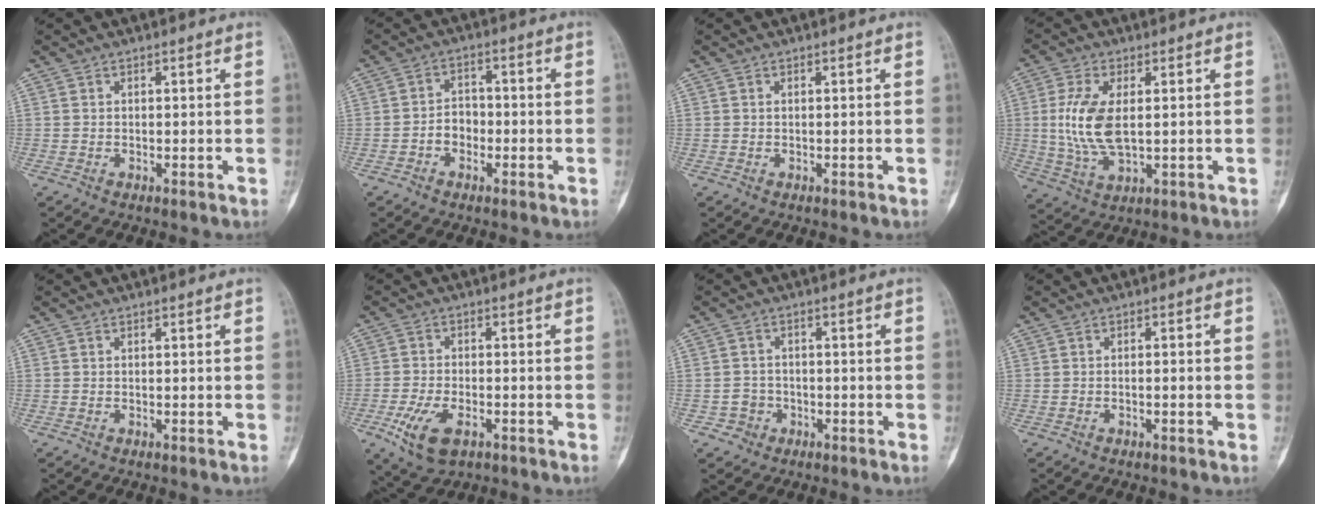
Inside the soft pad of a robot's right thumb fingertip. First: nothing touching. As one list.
[{"total": 4.4, "force": [-1.6, 3.4, 2.4], "torque": [-0.015, 0.023, -0.034]}, {"total": 0.0}, {"total": 10.6, "force": [0.9, 5.4, 9.1], "torque": [-0.190, -0.009, 0.025]}, {"total": 0.0}, {"total": 8.6, "force": [-3.7, 4.6, 6.2], "torque": [-0.120, 0.005, -0.063]}, {"total": 3.4, "force": [-1.3, 3.1, 0.1], "torque": [0.024, 0.013, -0.023]}, {"total": 1.0, "force": [-0.4, 0.3, 0.8], "torque": [-0.013, 0.008, -0.006]}]